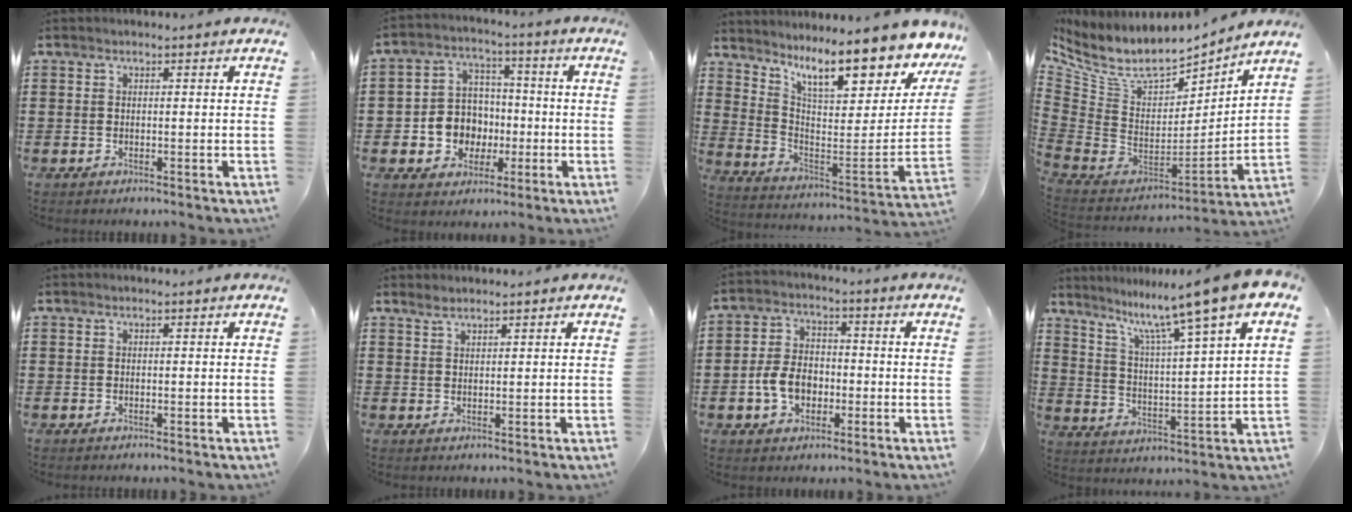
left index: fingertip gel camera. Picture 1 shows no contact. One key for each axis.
{"total": 7.6, "fx": -1.3, "fy": 7.1, "fz": 2.4, "tx": -0.073, "ty": 0.018, "tz": -0.016}
{"total": 12.1, "fx": 9.3, "fy": 2.5, "fz": 7.4, "tx": -0.135, "ty": -0.073, "tz": 0.154}
{"total": 8.1, "fx": 5.8, "fy": 3.4, "fz": 4.5, "tx": -0.117, "ty": -0.048, "tz": 0.103}
{"total": 0.0}
{"total": 1.6, "fx": 1.5, "fy": 0.3, "fz": 0.6, "tx": -0.013, "ty": 0.001, "tz": 0.029}
{"total": 6.6, "fx": -1.9, "fy": 4.7, "fz": 4.3, "tx": -0.092, "ty": 0.003, "tz": -0.041}
{"total": 9.0, "fx": 7.2, "fy": -0.7, "fz": 5.5, "tx": -0.126, "ty": -0.049, "tz": 0.107}